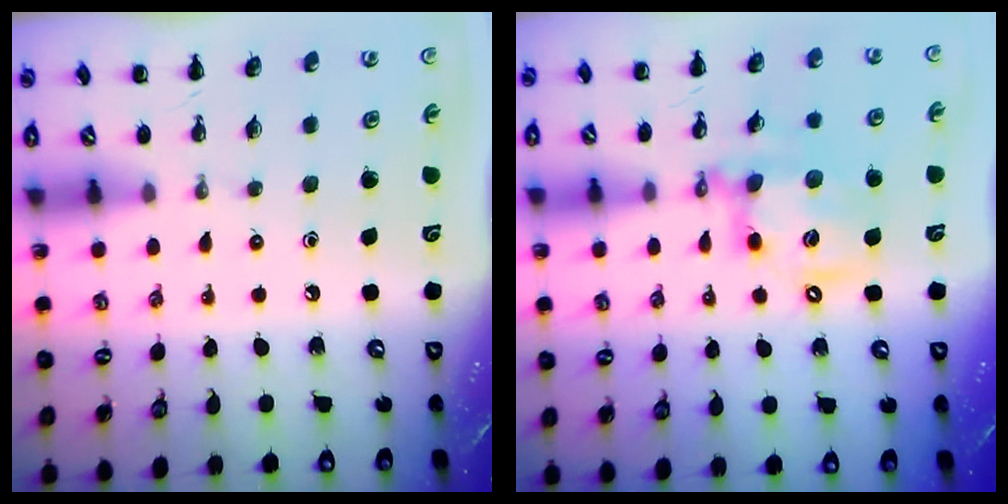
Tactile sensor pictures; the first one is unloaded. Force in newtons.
{"total": 15.0, "press": 14.7, "slide": 3.2}